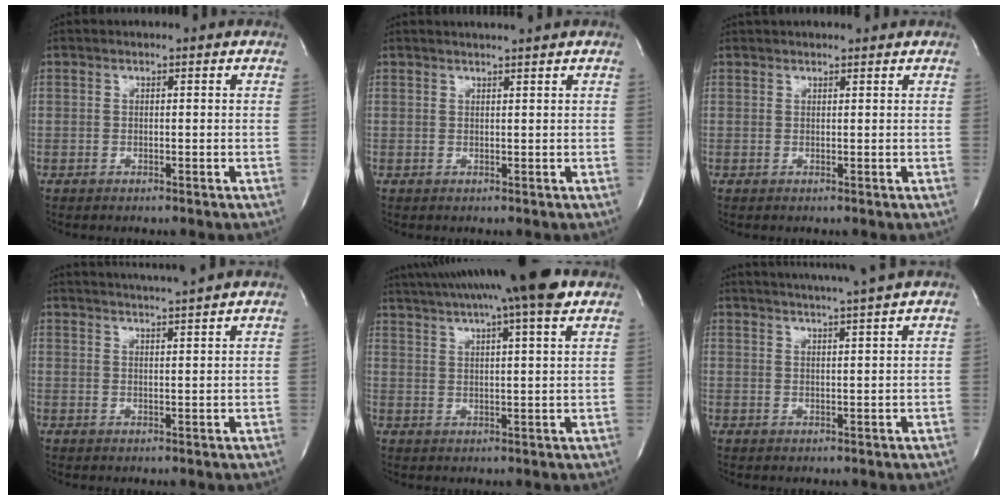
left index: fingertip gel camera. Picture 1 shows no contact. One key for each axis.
{"total": 2.8, "fx": 2.5, "fy": -0.7, "fz": 1.0, "tx": -0.011, "ty": 0.007, "tz": 0.037}
{"total": 3.9, "fx": 3.6, "fy": 0.7, "fz": 1.2, "tx": -0.017, "ty": 0.034, "tz": 0.051}
{"total": 7.9, "fx": 7.3, "fy": -1.4, "fz": 2.7, "tx": -0.047, "ty": 0.010, "tz": 0.102}
{"total": 17.1, "fx": 13.7, "fy": 0.3, "fz": 10.3, "tx": -0.186, "ty": 0.036, "tz": 0.196}
{"total": 8.7, "fx": 7.6, "fy": -1.8, "fz": 3.8, "tx": -0.058, "ty": 0.003, "tz": 0.102}